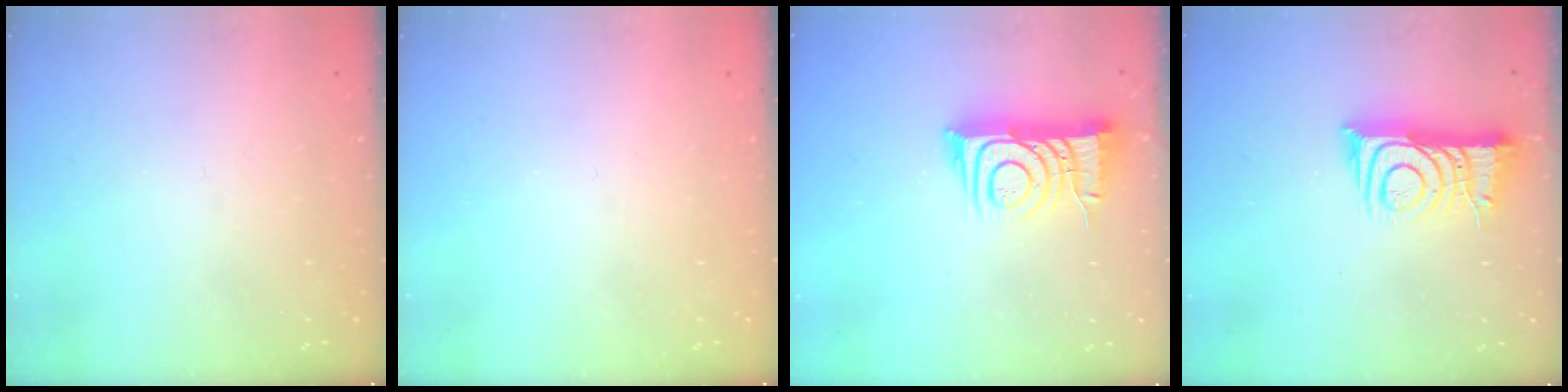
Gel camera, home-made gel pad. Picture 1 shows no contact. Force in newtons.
{"total": 0.0}
{"total": 10.8, "press": 10.7, "slide": 1.4}
{"total": 9.8, "press": 9.8, "slide": 0.9}